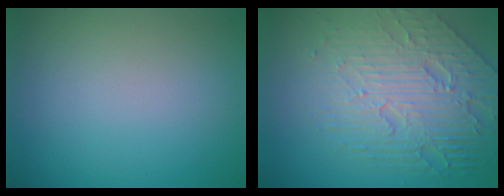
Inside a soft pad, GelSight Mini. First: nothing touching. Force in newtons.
{"total": 8.3, "press": 5.6, "slide": 6.1}